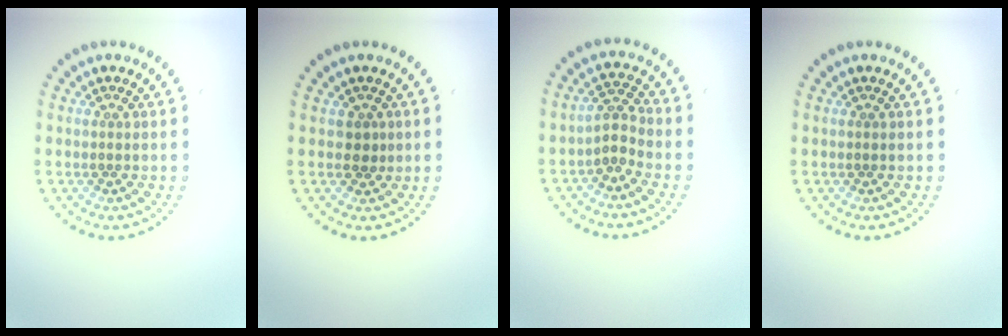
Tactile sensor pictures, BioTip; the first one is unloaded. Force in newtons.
{"total": 1.2, "press": 0.9, "slide": 0.8}
{"total": 2.2, "press": 1.7, "slide": 1.4}
{"total": 0.0}